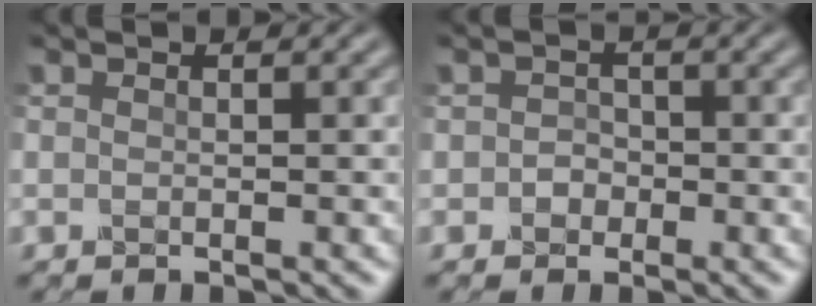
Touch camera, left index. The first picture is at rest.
{"total": 0.9, "force": [-0.2, 0.9, 0.0], "torque": [0.003, 0.008, -0.007]}